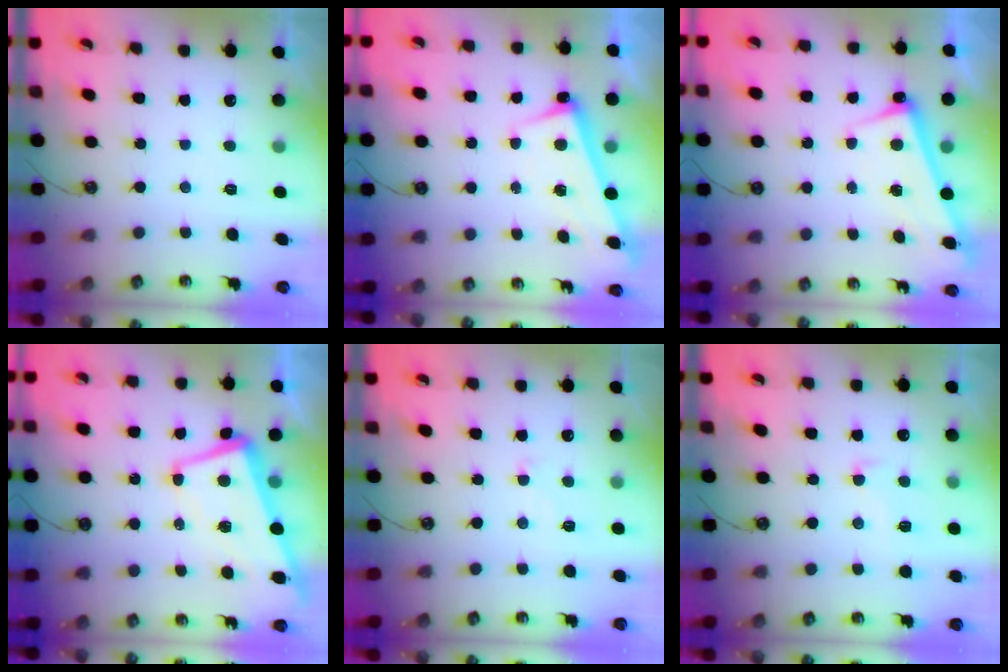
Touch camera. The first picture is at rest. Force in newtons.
{"total": 2.6, "press": 2.5, "slide": 0.9}
{"total": 2.4, "press": 2.3, "slide": 0.7}
{"total": 2.2, "press": 1.4, "slide": 1.8}
{"total": 1.3, "press": 1.2, "slide": 0.6}
{"total": 1.8, "press": 1.5, "slide": 1.0}